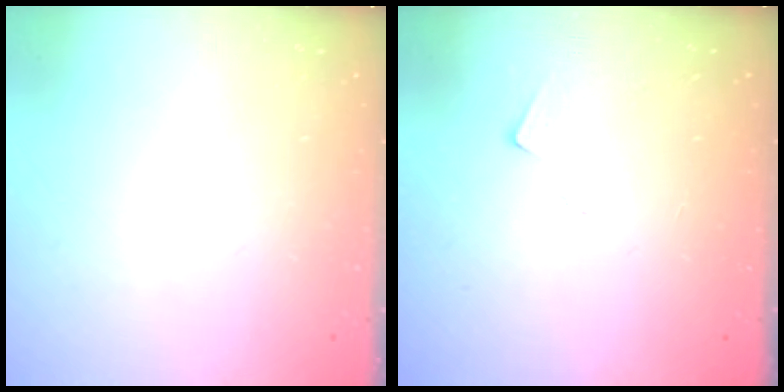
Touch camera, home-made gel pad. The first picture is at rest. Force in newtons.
{"total": 5.5, "press": 5.5, "slide": 0.6}